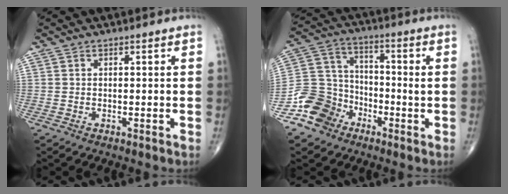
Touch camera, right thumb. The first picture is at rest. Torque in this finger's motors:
{"motor_torque": [2.68, 2.32, 0.11, -0.22, 0.05]}